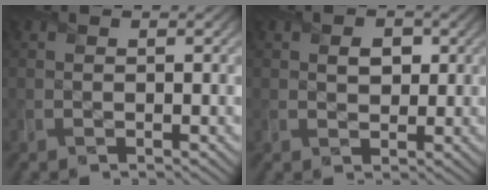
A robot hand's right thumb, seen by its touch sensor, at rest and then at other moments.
{"total": 2.1, "force": [0.6, 1.5, 1.4], "torque": [-0.026, -0.004, 0.010]}